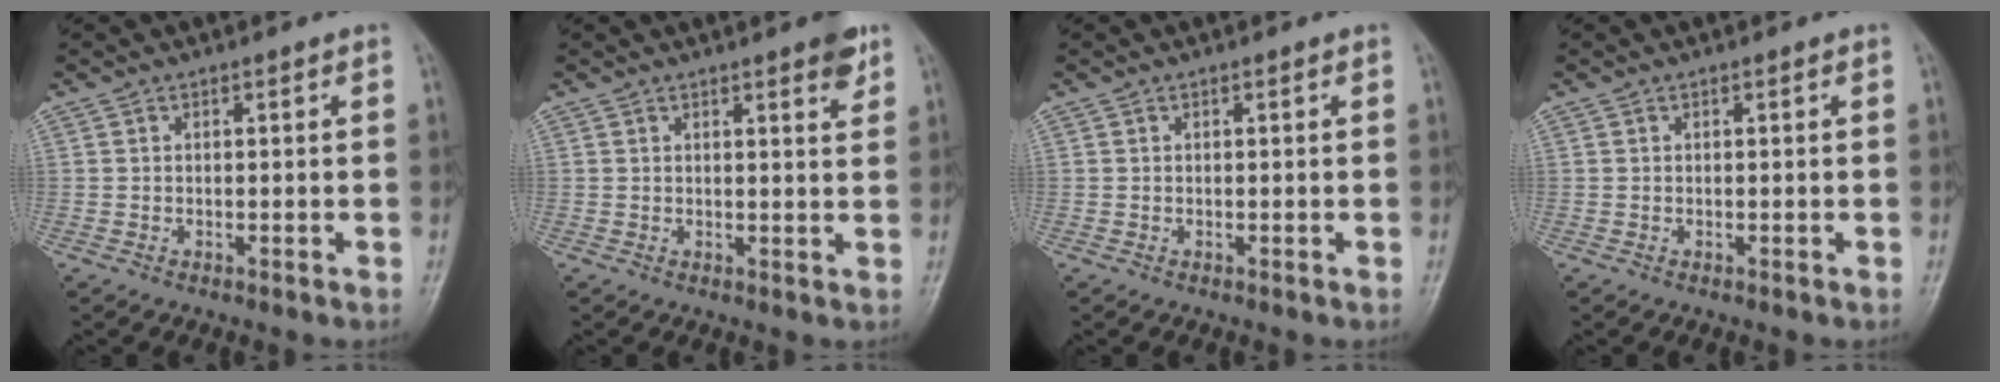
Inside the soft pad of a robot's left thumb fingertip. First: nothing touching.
{"total": 3.8, "force": [2.4, 0.8, 2.8], "torque": [-0.029, -0.012, 0.029]}
{"total": 0.0}
{"total": 0.0}